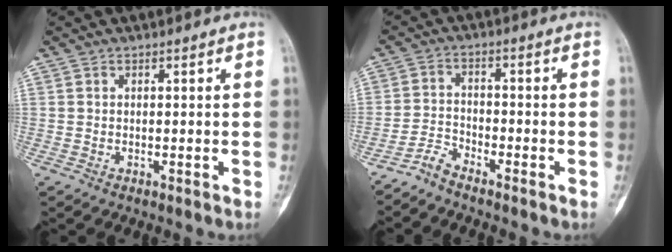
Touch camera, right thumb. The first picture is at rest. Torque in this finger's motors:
{"motor_torque": [-0.32, -0.35, -0.46, -0.04, -0.01]}